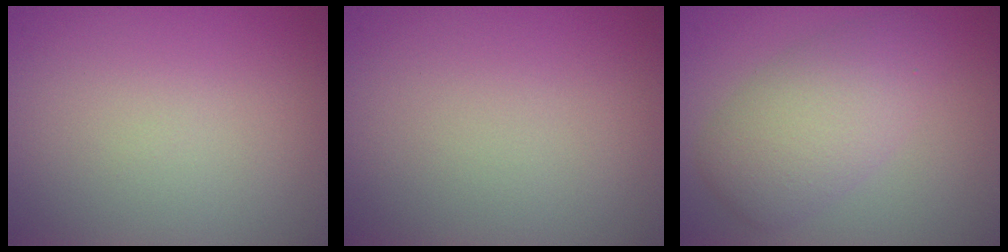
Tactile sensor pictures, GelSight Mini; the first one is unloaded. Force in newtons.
{"total": 0.0}
{"total": 5.2, "press": 5.2, "slide": 0.3}